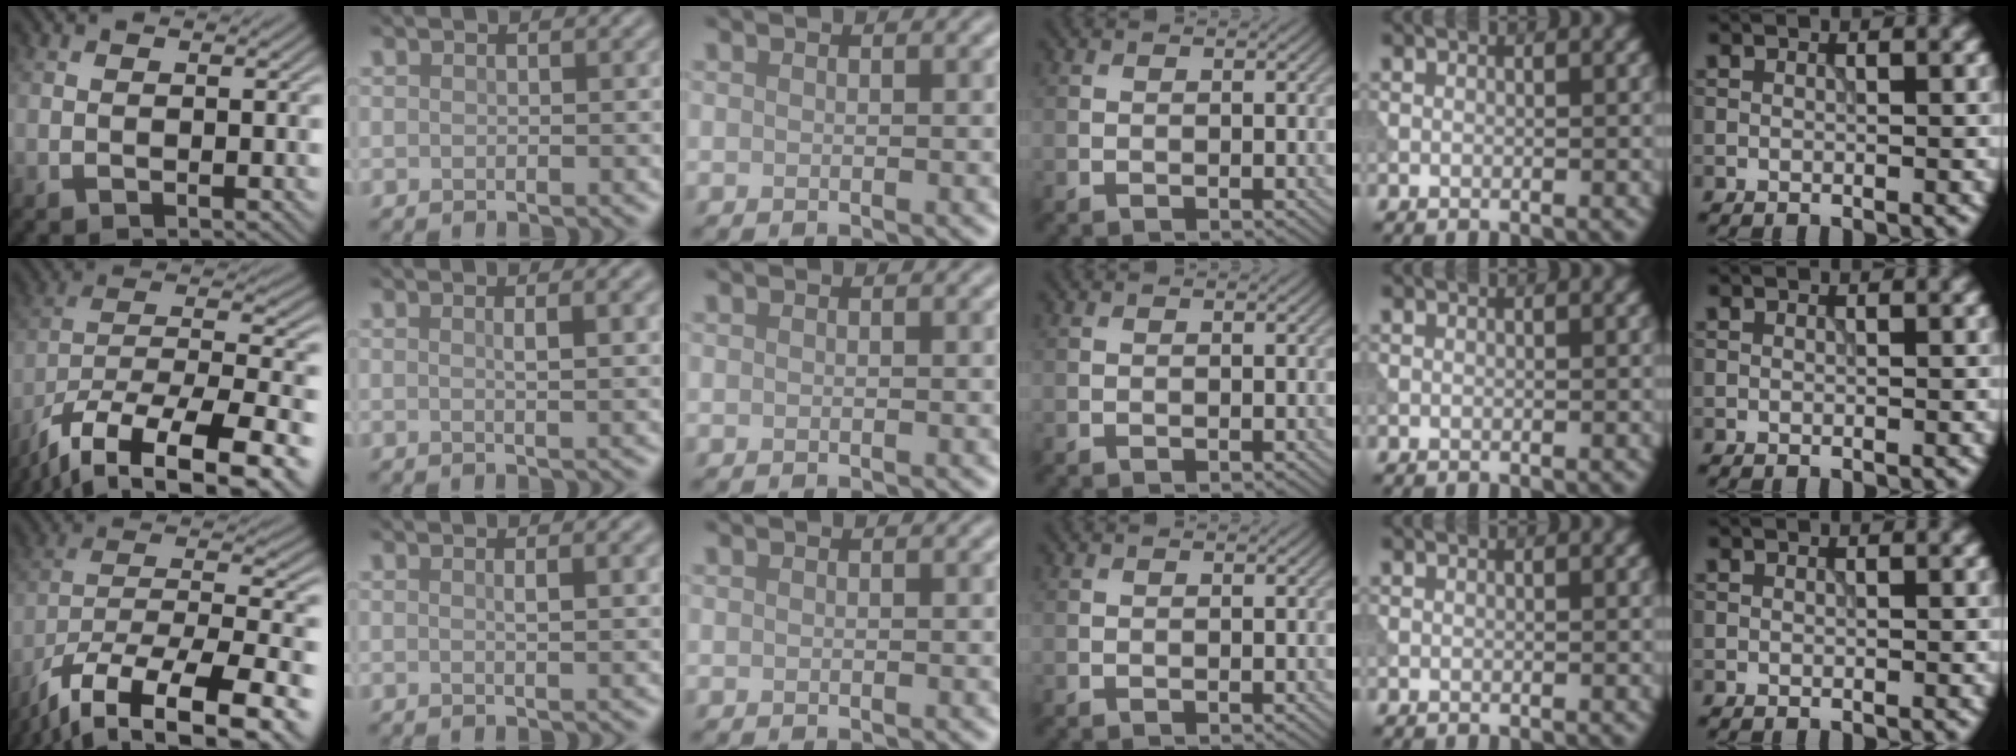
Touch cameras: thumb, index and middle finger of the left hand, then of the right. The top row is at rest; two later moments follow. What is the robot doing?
{"motion": "extract", "object": "tissue"}